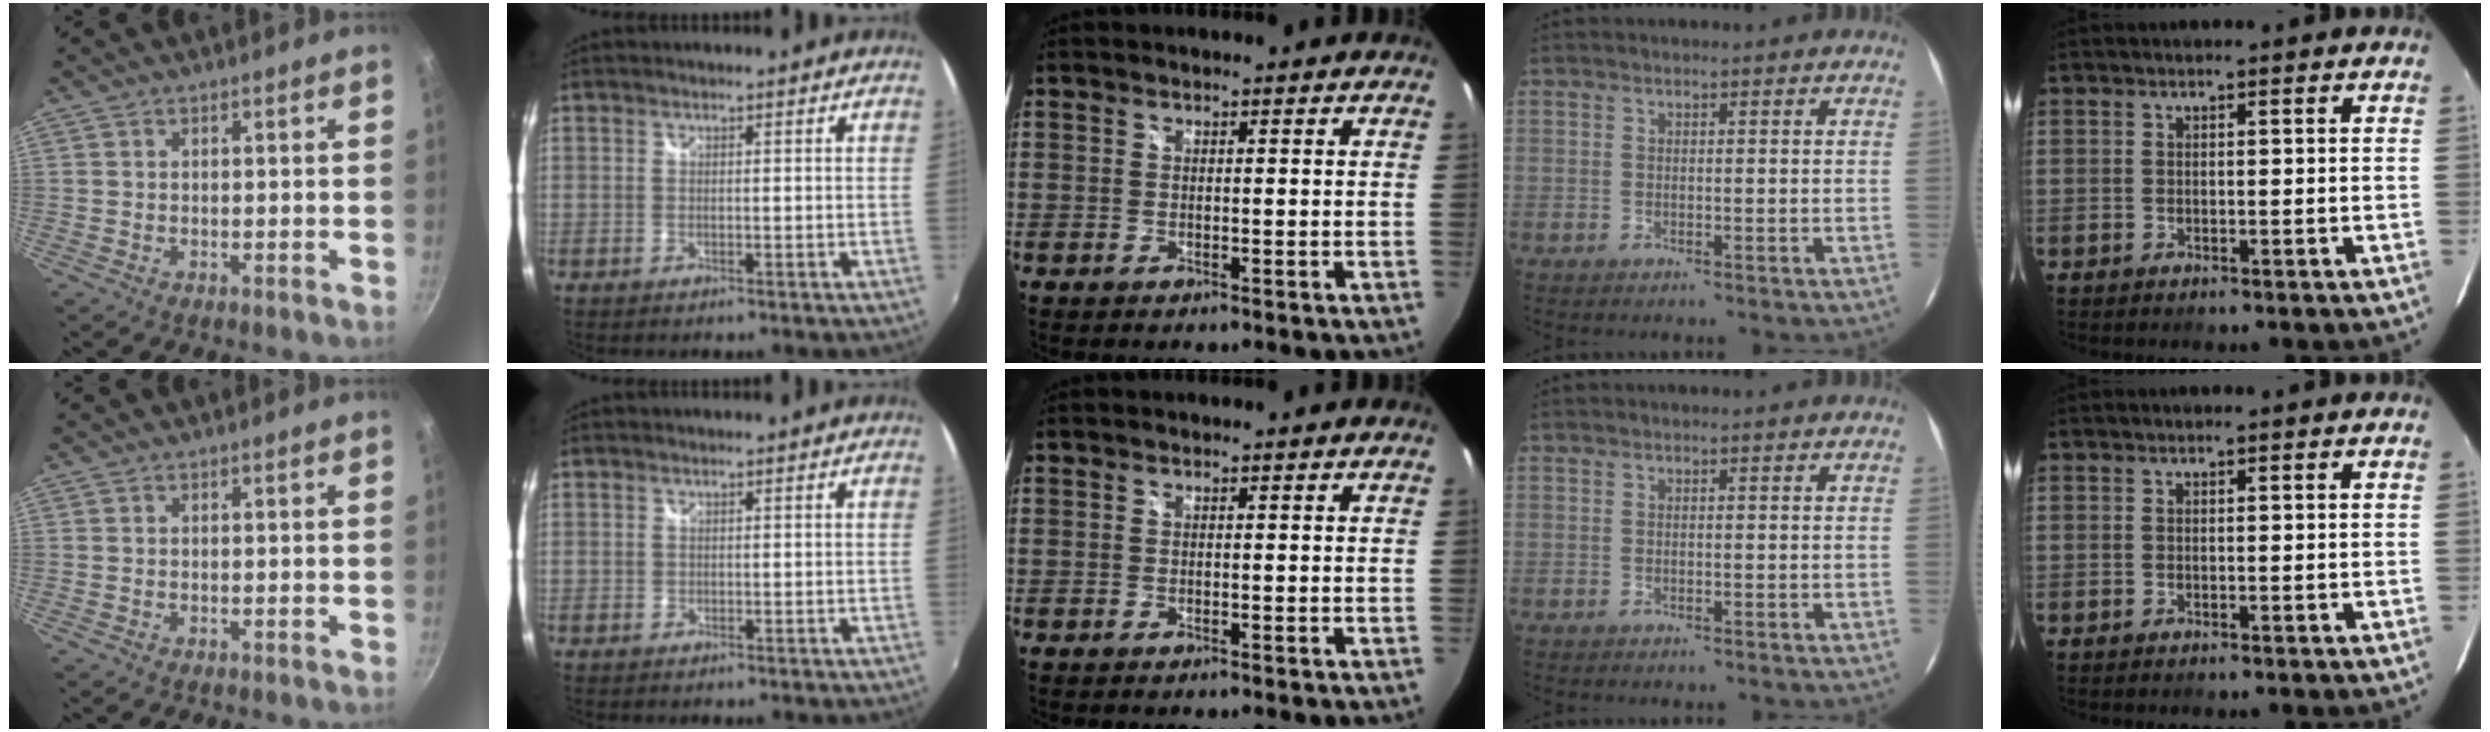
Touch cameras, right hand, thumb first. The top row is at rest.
{}